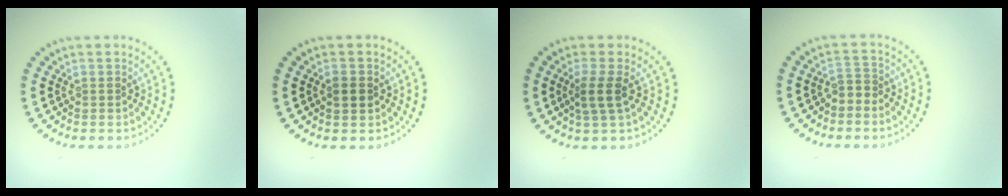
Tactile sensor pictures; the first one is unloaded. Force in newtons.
{"total": 1.8, "press": 1.8, "slide": 0.1}
{"total": 2.3, "press": 1.8, "slide": 1.3}
{"total": 1.5, "press": 1.1, "slide": 1.0}